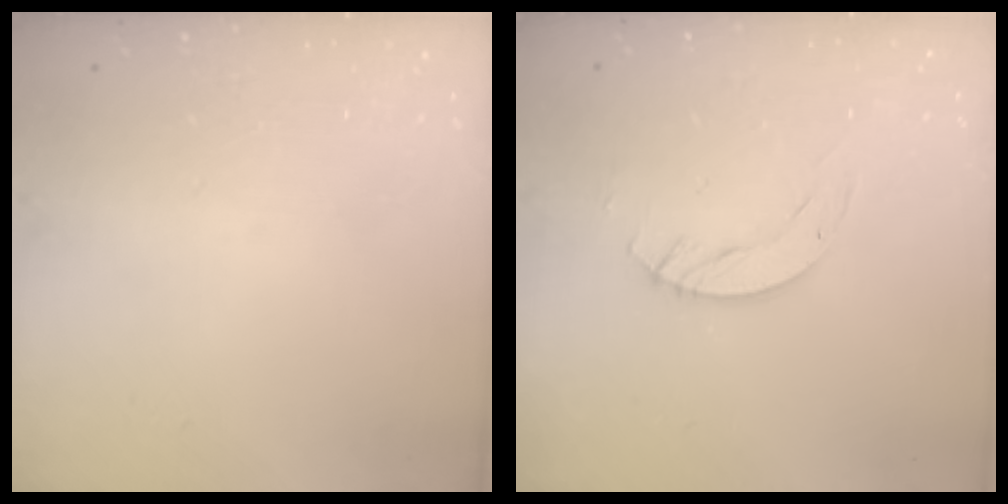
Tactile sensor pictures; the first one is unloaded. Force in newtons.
{"total": 4.1, "press": 4.1, "slide": 0.4}